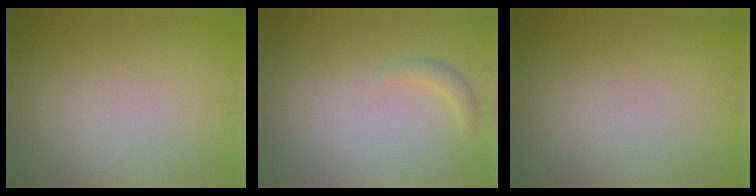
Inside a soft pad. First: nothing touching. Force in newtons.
{"total": 1.2, "press": 1.2, "slide": 0.2}
{"total": 0.0}